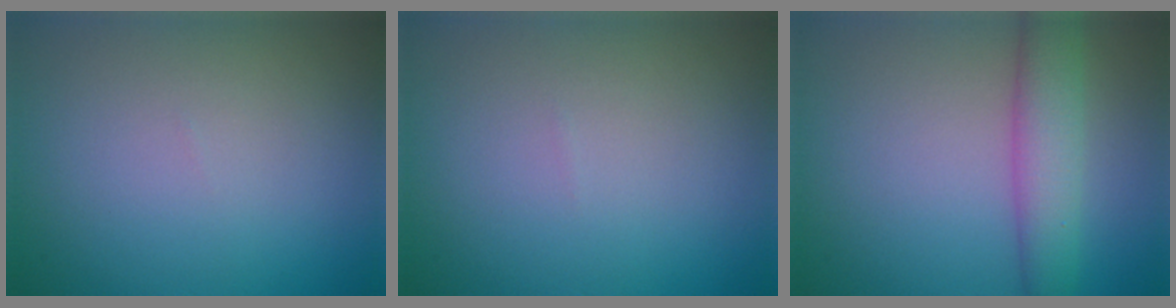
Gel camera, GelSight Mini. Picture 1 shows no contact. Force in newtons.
{"total": 0.0}
{"total": 4.5, "press": 4.5, "slide": 0.1}